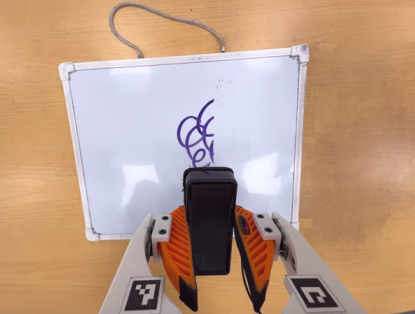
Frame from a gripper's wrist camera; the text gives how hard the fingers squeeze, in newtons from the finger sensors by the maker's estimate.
{"total": 6.0, "left": 5.0, "right": 7.0}